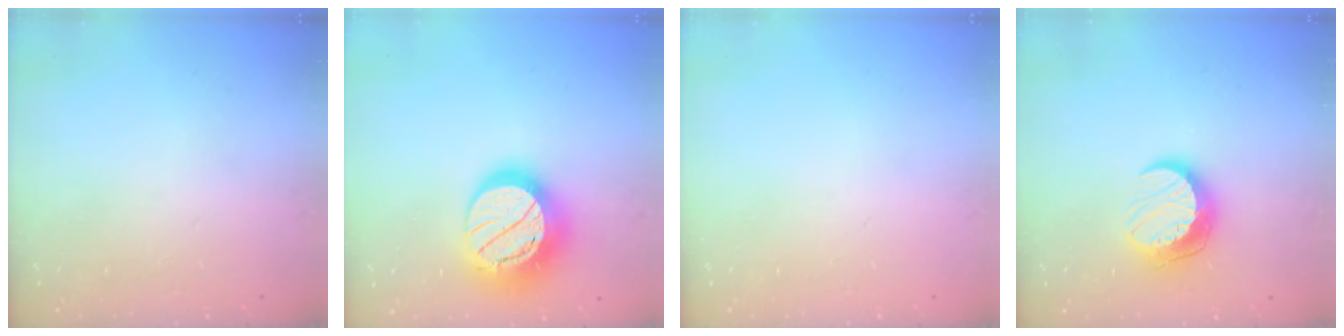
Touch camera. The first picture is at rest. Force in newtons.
{"total": 22.0, "press": 22.0, "slide": 1.7}
{"total": 0.0}
{"total": 11.5, "press": 11.5, "slide": 0.6}